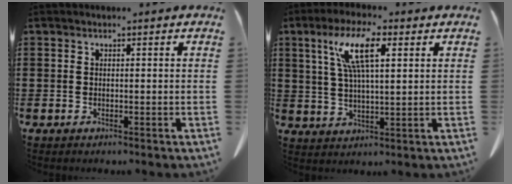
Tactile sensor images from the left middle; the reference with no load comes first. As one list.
[{"total": 9.3, "force": [4.1, 2.6, 8.0], "torque": [-0.166, 0.013, 0.070]}]